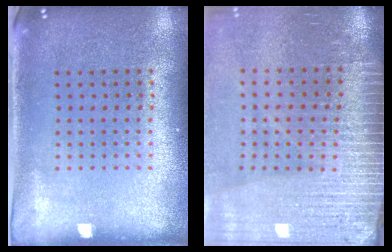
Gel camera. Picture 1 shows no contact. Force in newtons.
{"total": 3.7, "press": 3.2, "slide": 1.9}